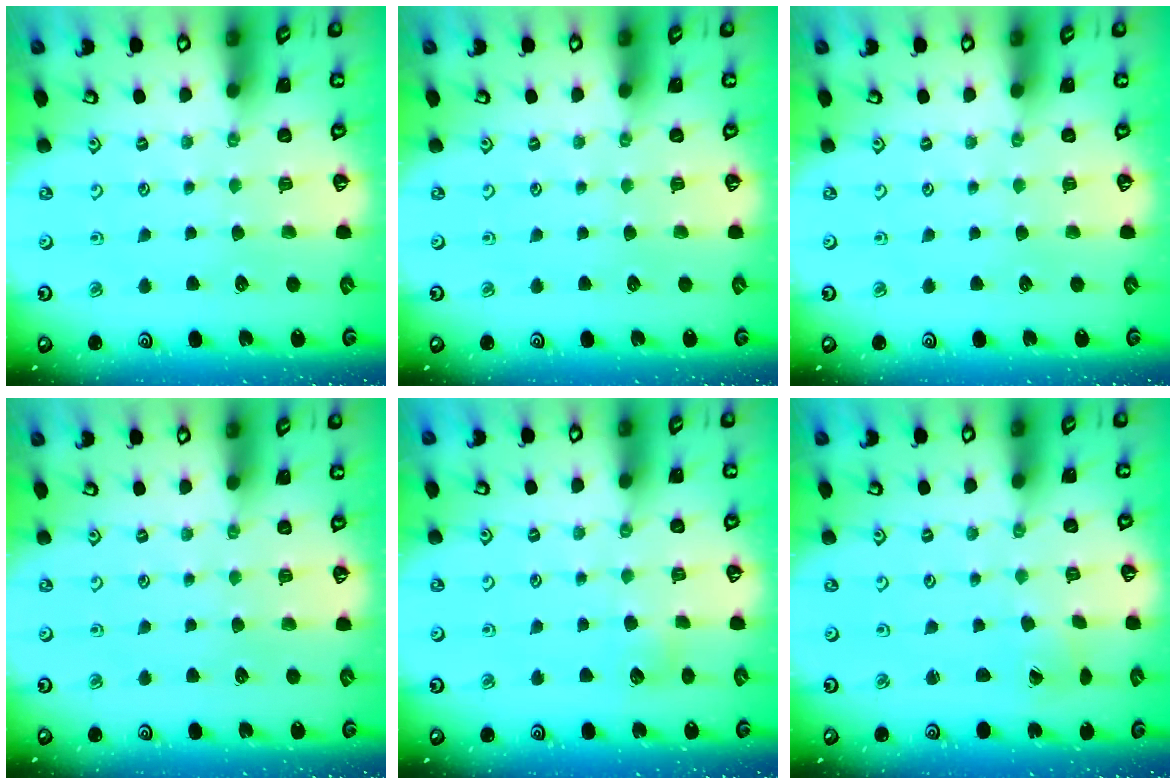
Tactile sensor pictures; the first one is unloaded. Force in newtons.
{"total": 0.0}
{"total": 0.0}
{"total": 0.0}
{"total": 3.4, "press": 3.4, "slide": 0.4}
{"total": 1.0, "press": 1.0, "slide": 0.1}